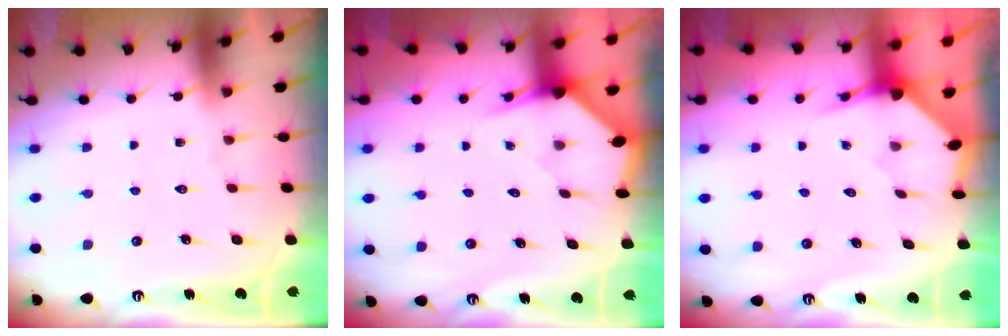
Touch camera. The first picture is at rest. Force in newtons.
{"total": 2.8, "press": 2.8, "slide": 0.2}
{"total": 3.2, "press": 3.2, "slide": 0.3}